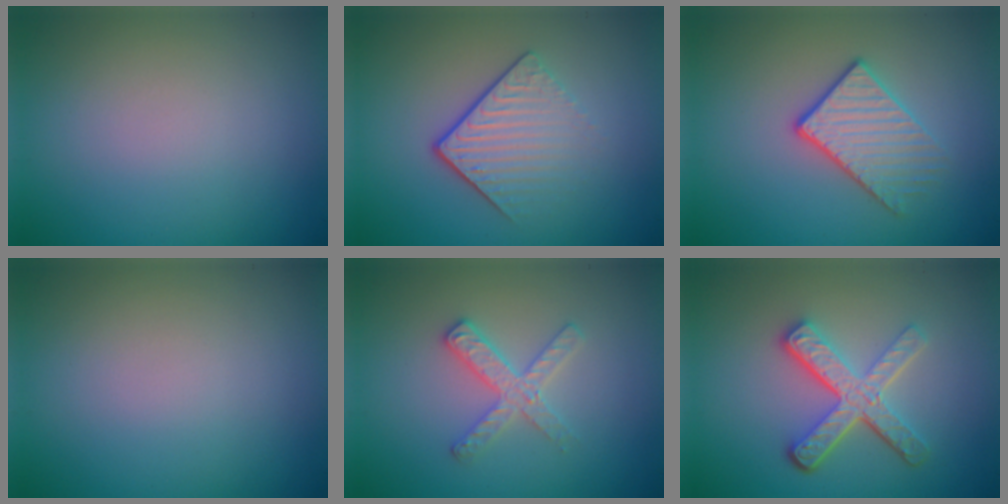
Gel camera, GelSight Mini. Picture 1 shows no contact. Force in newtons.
{"total": 4.2, "press": 2.6, "slide": 3.3}
{"total": 3.0, "press": 2.7, "slide": 1.4}
{"total": 0.0}
{"total": 2.6, "press": 2.5, "slide": 0.4}
{"total": 5.0, "press": 3.6, "slide": 3.4}